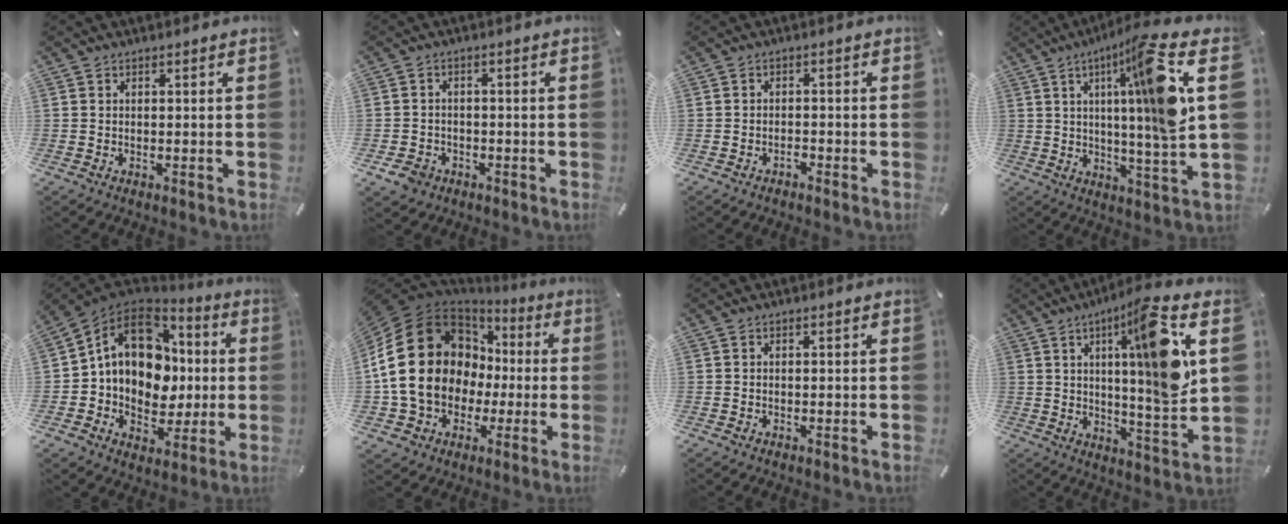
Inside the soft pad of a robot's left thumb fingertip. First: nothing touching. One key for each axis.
{"total": 4.3, "fx": -2.5, "fy": 3.2, "fz": 1.4, "tx": -0.034, "ty": 0.010, "tz": -0.048}
{"total": 1.7, "fx": -1.5, "fy": 0.7, "fz": 0.5, "tx": -0.014, "ty": 0.006, "tz": -0.032}
{"total": 19.8, "fx": 6.9, "fy": 0.9, "fz": 18.5, "tx": -0.299, "ty": -0.041, "tz": 0.077}
{"total": 15.0, "fx": 2.4, "fy": 12.1, "fz": 8.6, "tx": -0.143, "ty": -0.001, "tz": 0.053}
{"total": 21.5, "fx": -0.5, "fy": 18.1, "fz": 11.7, "tx": -0.233, "ty": 0.005, "tz": 0.009}
{"total": 0.0}
{"total": 17.8, "fx": 6.3, "fy": 2.8, "fz": 16.4, "tx": -0.239, "ty": -0.038, "tz": 0.083}